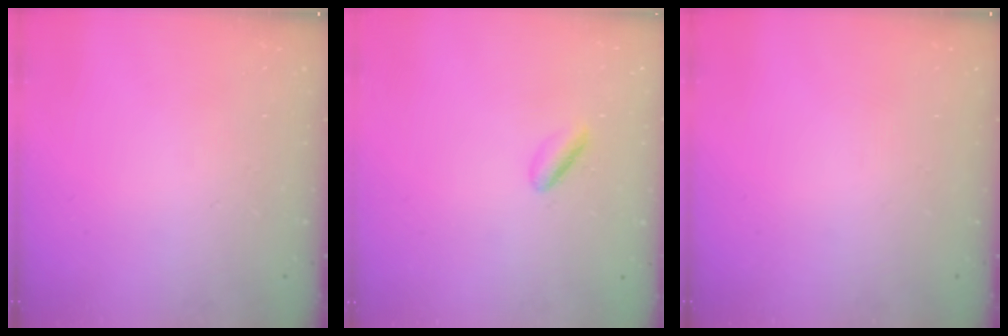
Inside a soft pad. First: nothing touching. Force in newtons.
{"total": 2.5, "press": 2.3, "slide": 1.0}
{"total": 0.0}